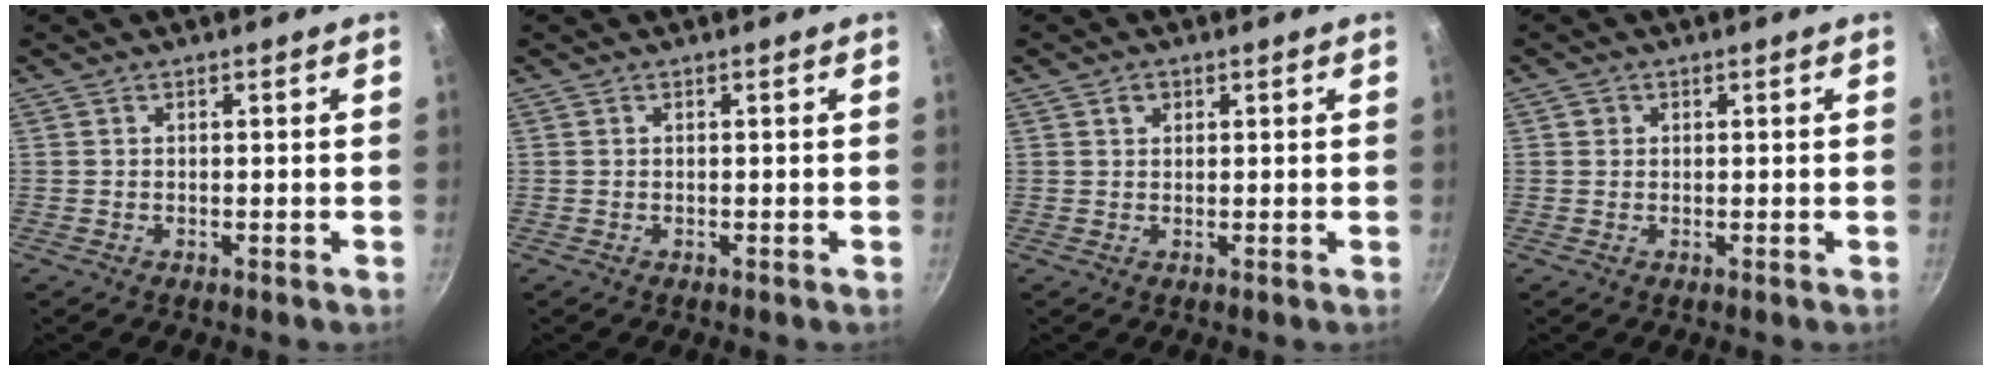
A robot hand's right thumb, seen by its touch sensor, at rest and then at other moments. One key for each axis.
{"total": 0.0}
{"total": 1.7, "fx": 0.8, "fy": 1.3, "fz": 0.7, "tx": -0.005, "ty": 0.001, "tz": 0.010}
{"total": 1.2, "fx": 0.3, "fy": 1.1, "fz": 0.3, "tx": -0.001, "ty": 0.002, "tz": 0.002}